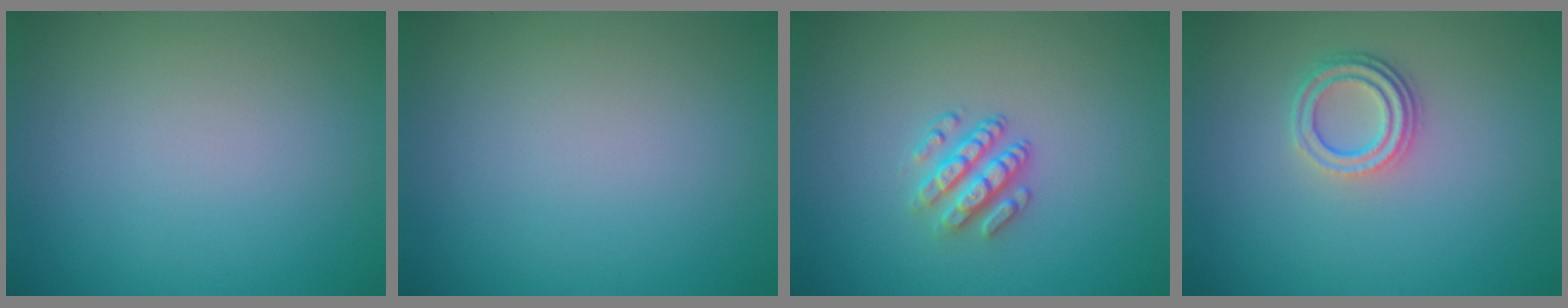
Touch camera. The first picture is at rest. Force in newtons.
{"total": 0.0}
{"total": 2.9, "press": 2.5, "slide": 1.6}
{"total": 3.2, "press": 2.3, "slide": 2.2}